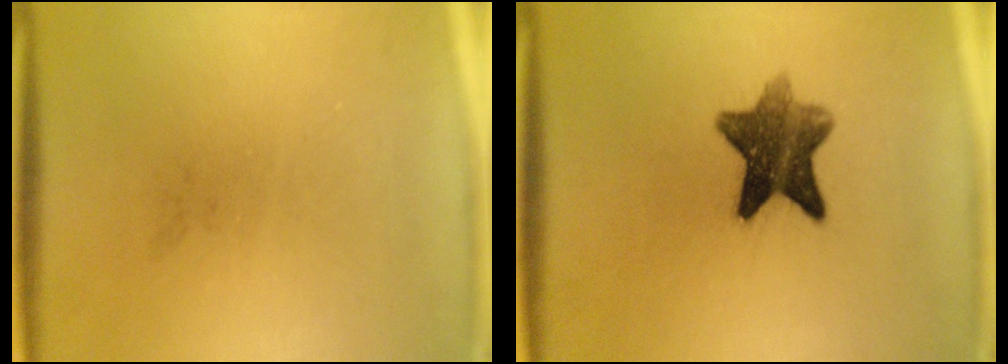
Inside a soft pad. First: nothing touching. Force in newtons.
{"total": 8.7}